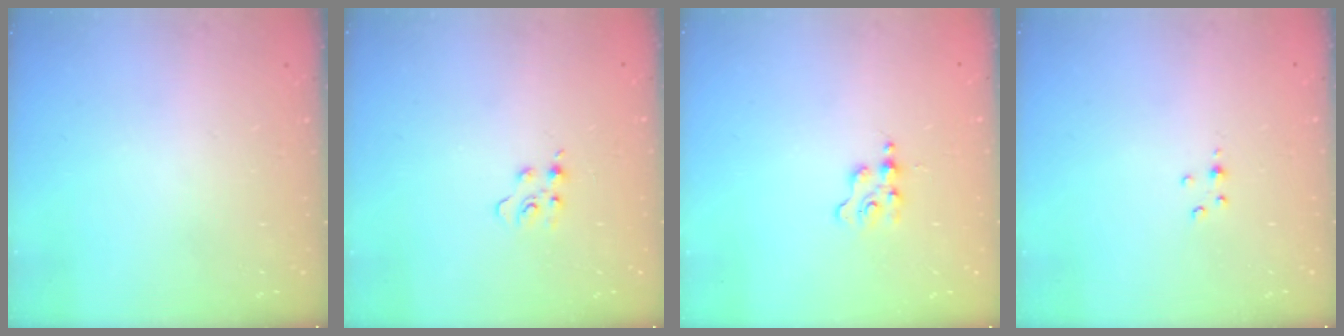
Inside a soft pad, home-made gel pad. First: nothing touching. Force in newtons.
{"total": 3.9, "press": 3.9, "slide": 0.5}
{"total": 1.3, "press": 1.3, "slide": 0.2}
{"total": 2.0, "press": 2.0, "slide": 0.3}